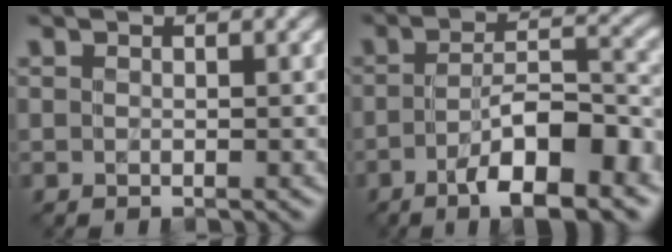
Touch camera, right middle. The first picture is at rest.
{"total": 8.9, "force": [-4.1, 2.5, 7.5], "torque": [-0.117, 0.012, -0.067]}